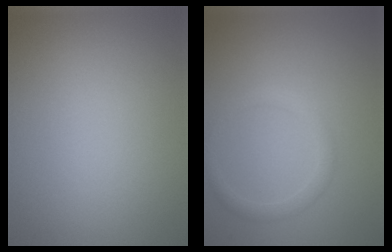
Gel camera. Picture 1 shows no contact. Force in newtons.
{"total": 1.5, "press": 1.5, "slide": 0.0}